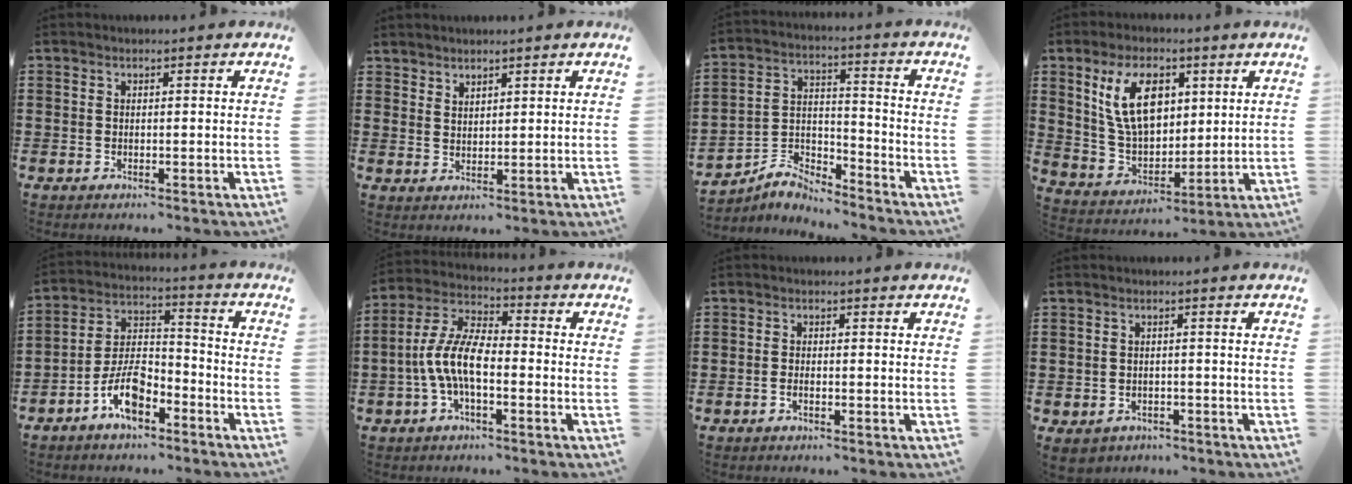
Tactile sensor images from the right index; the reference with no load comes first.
{"total": 2.3, "force": [2.2, 0.6, -0.2], "torque": [-0.002, 0.002, 0.044]}
{"total": 6.0, "force": [-5.5, 1.9, 1.3], "torque": [-0.035, 0.012, -0.114]}
{"total": 11.3, "force": [4.2, 6.6, 8.2], "torque": [-0.184, 0.013, 0.074]}
{"total": 8.5, "force": [-5.3, 3.9, 5.4], "torque": [-0.121, 0.011, -0.100]}
{"total": 8.8, "force": [-2.4, 3.6, 7.7], "torque": [-0.187, -0.010, -0.052]}
{"total": 1.0, "force": [-0.6, 0.3, 0.8], "torque": [-0.016, -0.004, -0.010]}
{"total": 1.8, "force": [-1.6, 0.9, 0.2], "torque": [-0.017, 0.001, -0.037]}